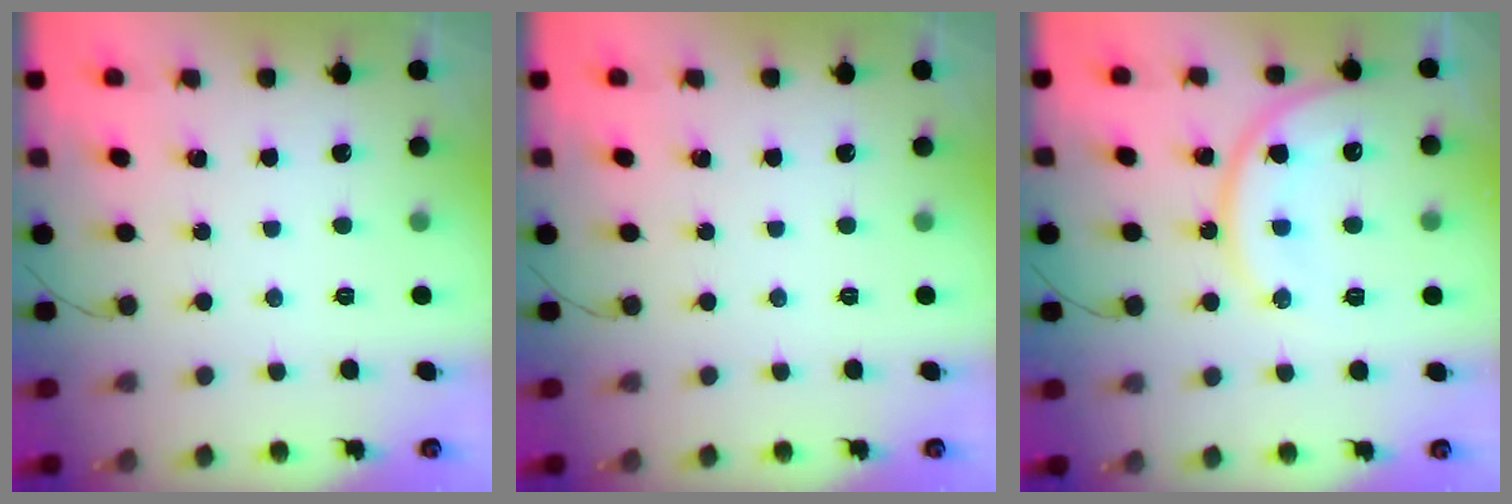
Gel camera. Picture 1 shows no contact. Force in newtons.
{"total": 0.0}
{"total": 13.5, "press": 13.5, "slide": 1.2}